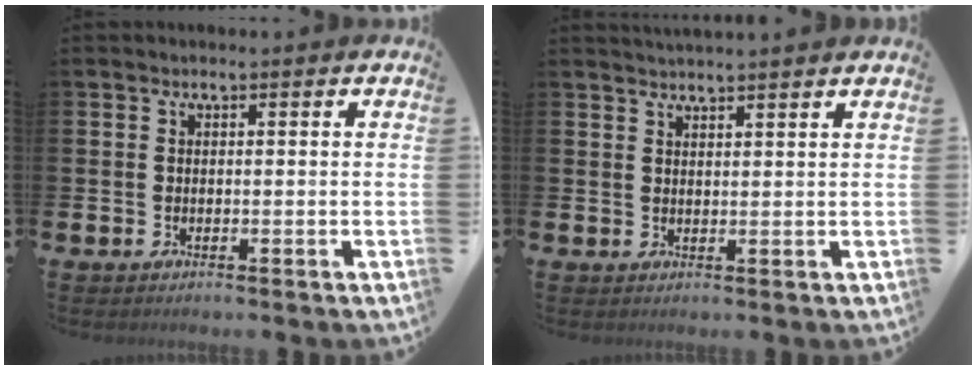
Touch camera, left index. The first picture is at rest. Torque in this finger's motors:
{"motor_torque": [0.65, -1.48, 0.15, 0.02]}